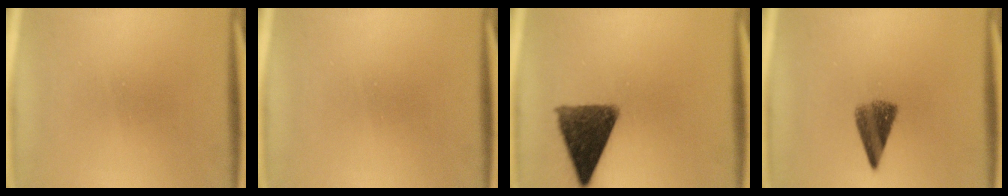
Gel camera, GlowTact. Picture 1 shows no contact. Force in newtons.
{"total": 0.0}
{"total": 11.6}
{"total": 5.4}